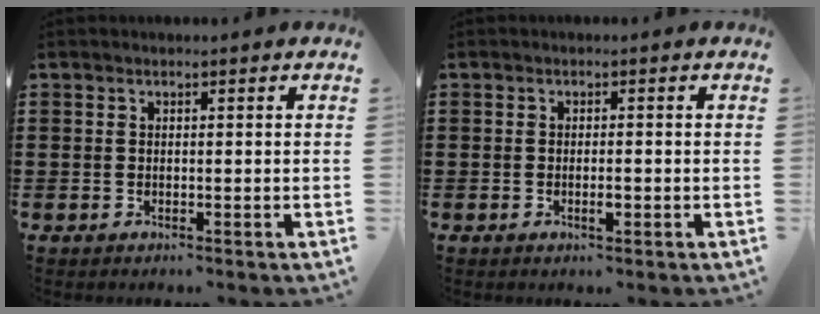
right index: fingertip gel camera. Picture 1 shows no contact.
{"total": 1.9, "force": [-0.6, 0.5, 1.7], "torque": [-0.030, -0.001, -0.011]}